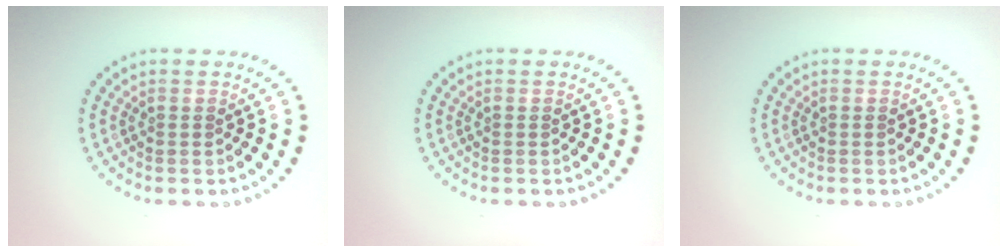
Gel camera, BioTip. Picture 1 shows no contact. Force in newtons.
{"total": 0.0}
{"total": 0.0}